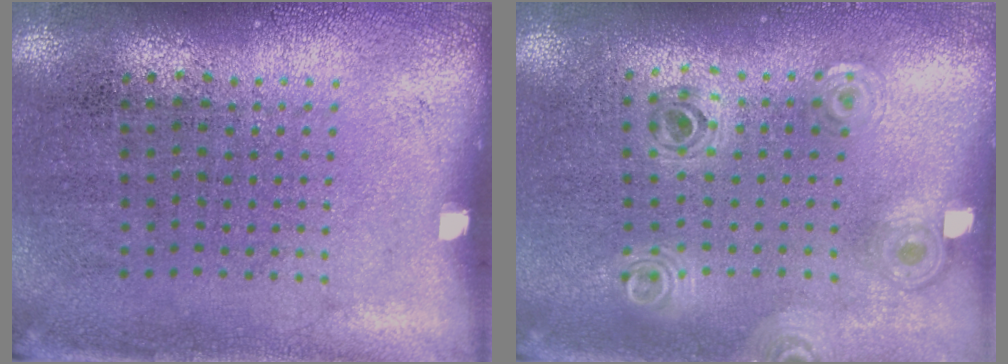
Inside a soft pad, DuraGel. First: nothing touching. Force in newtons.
{"total": 0.9, "press": 0.9, "slide": 0.1}